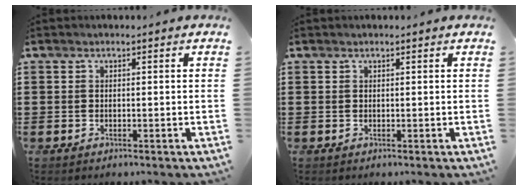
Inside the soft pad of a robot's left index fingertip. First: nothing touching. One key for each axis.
{"total": 0.0}